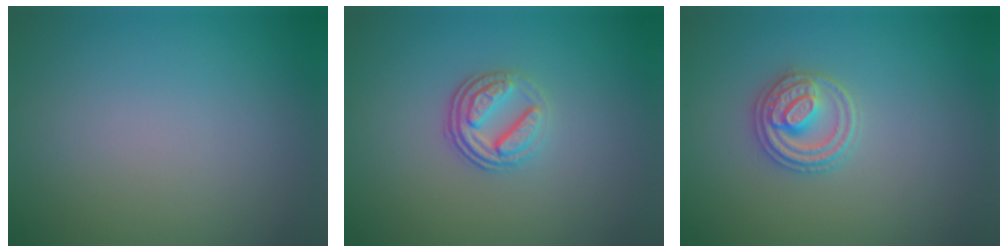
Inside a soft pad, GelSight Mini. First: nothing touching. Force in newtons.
{"total": 3.5, "press": 2.7, "slide": 2.2}
{"total": 2.8, "press": 2.7, "slide": 0.6}